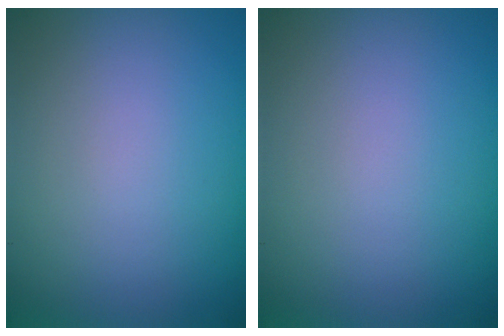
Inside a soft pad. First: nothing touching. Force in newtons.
{"total": 0.0}